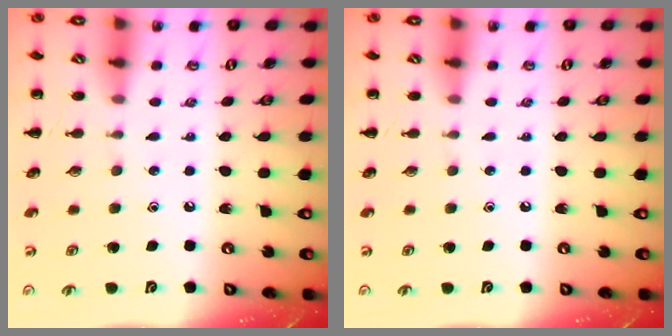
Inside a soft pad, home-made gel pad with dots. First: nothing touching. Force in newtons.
{"total": 0.0}